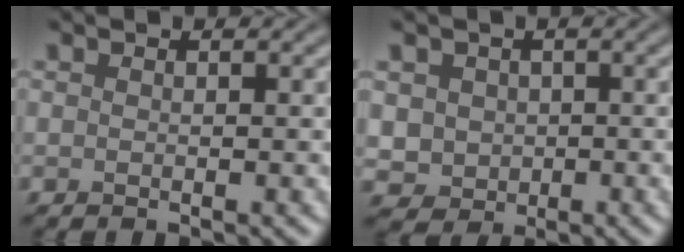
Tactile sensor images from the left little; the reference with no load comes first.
{"total": 2.8, "force": [0.1, 2.7, 0.7], "torque": [-0.012, -0.004, 0.002]}